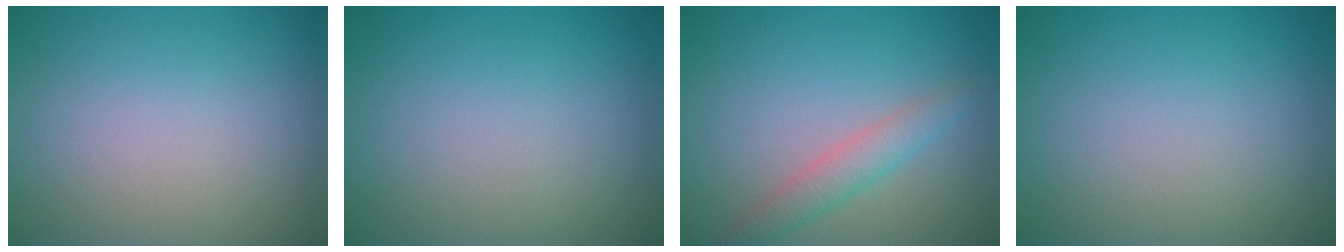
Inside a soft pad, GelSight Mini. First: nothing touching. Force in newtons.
{"total": 0.0}
{"total": 2.5, "press": 2.5, "slide": 0.1}
{"total": 0.0}